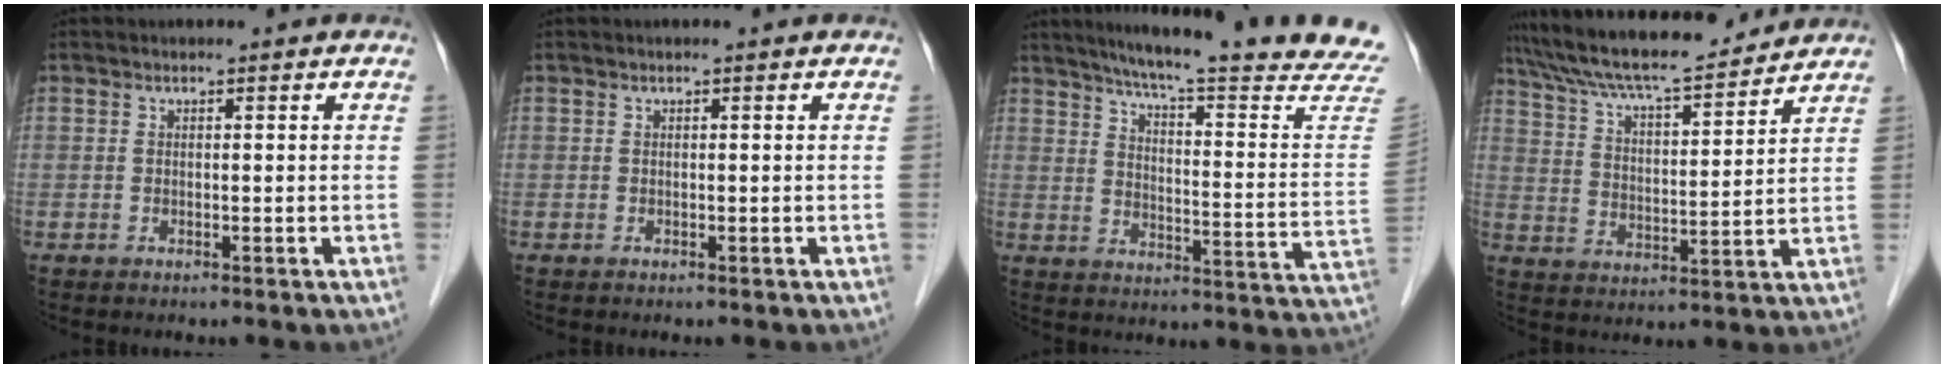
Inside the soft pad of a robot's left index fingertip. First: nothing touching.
{"total": 0.0}
{"total": 24.7, "force": [22.0, -0.2, 11.3], "torque": [-0.162, -0.082, 0.268]}
{"total": 16.9, "force": [15.4, 1.7, 6.7], "torque": [-0.125, 0.016, 0.252]}